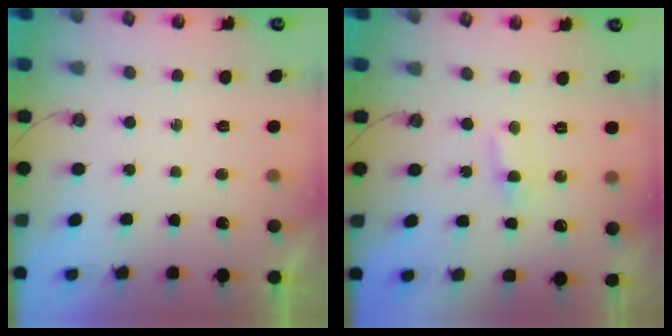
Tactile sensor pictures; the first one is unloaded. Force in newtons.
{"total": 3.0, "press": 3.0, "slide": 0.4}